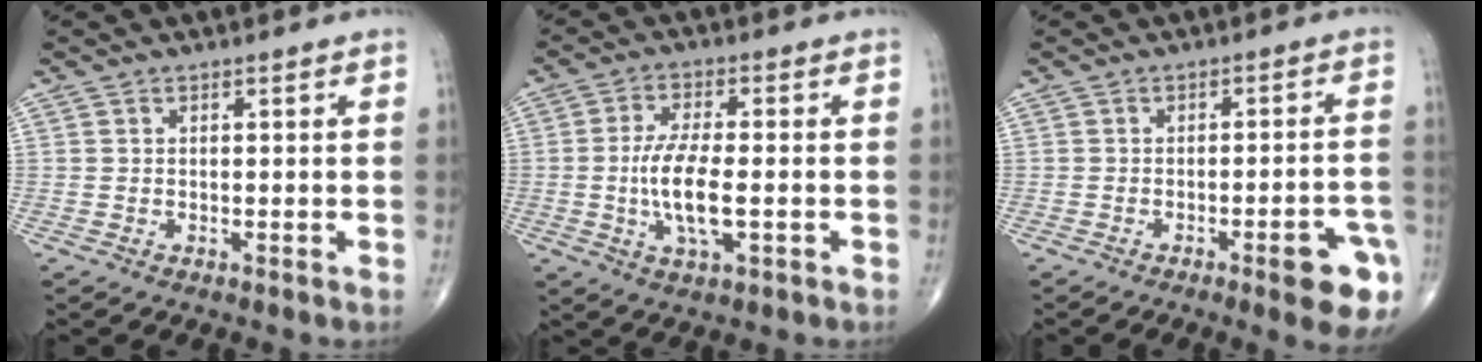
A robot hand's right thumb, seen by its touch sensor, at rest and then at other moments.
{"total": 9.1, "force": [-1.4, 3.3, 8.4], "torque": [-0.173, 0.000, -0.026]}
{"total": 9.7, "force": [-4.8, 2.2, 8.2], "torque": [-0.083, 0.022, -0.053]}